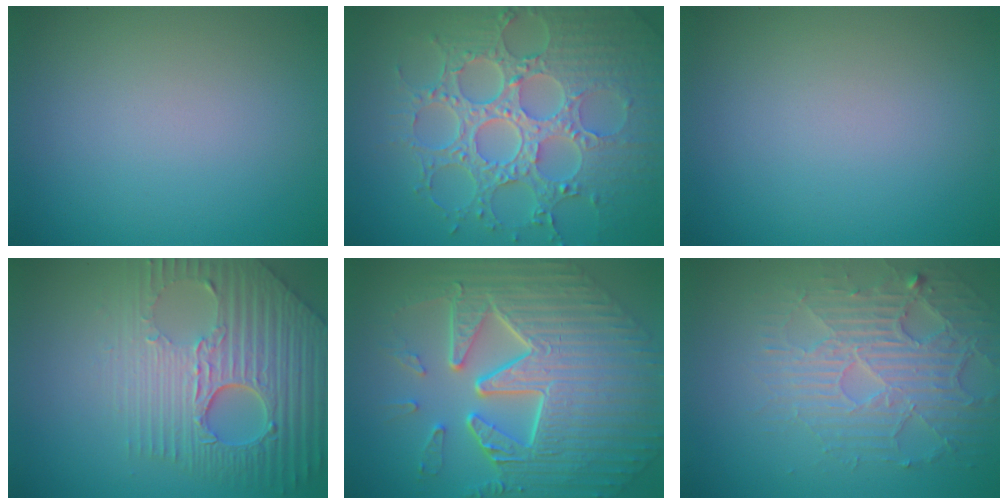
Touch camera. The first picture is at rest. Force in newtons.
{"total": 8.7, "press": 6.6, "slide": 5.8}
{"total": 0.0}
{"total": 8.9, "press": 6.0, "slide": 6.6}
{"total": 11.1, "press": 7.5, "slide": 8.1}
{"total": 4.6, "press": 4.0, "slide": 2.4}